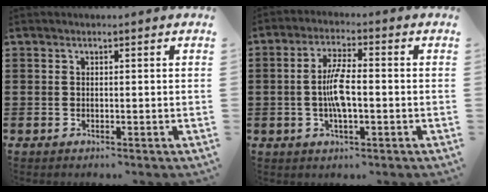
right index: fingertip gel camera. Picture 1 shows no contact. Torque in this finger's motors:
{"motor_torque": [0.21, 0.17, 0.32, 0.17]}